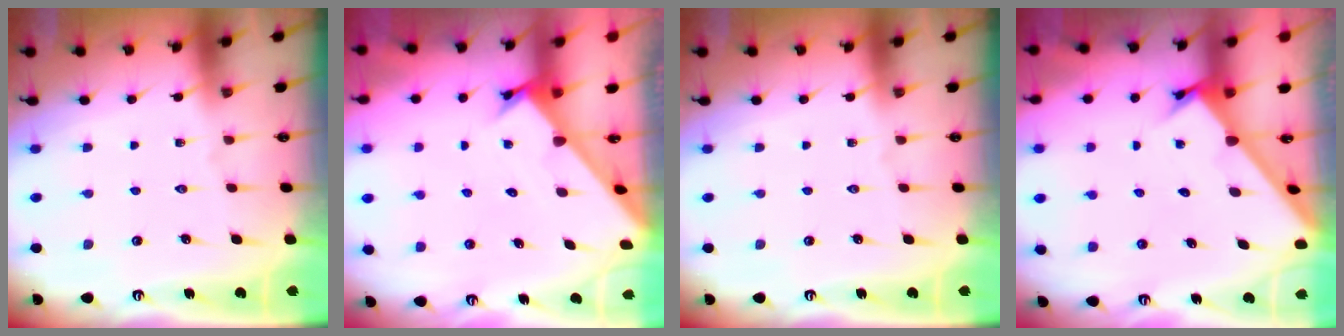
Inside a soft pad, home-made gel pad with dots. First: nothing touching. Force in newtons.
{"total": 2.3, "press": 2.3, "slide": 0.2}
{"total": 0.0}
{"total": 2.0, "press": 2.0, "slide": 0.2}